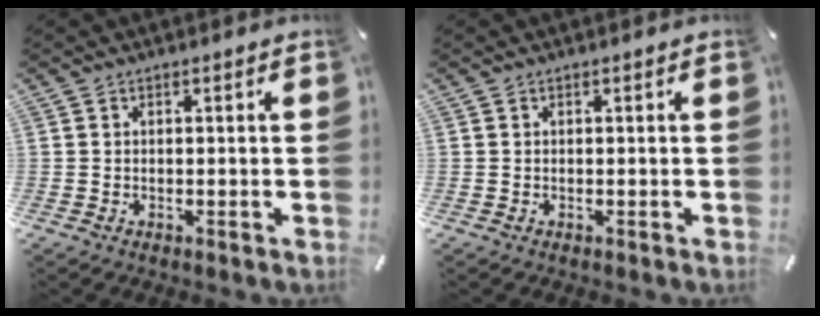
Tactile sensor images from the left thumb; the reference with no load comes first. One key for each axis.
{"total": 0.0}